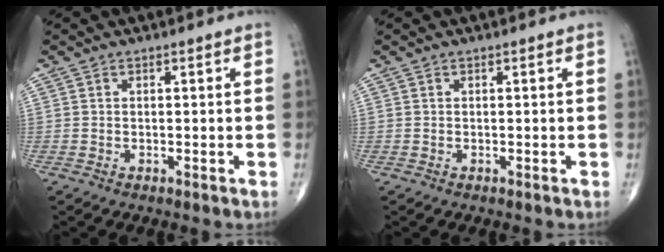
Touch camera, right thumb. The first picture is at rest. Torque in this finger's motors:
{"motor_torque": [0.00, 0.00, -0.01, 0.01, 0.00]}